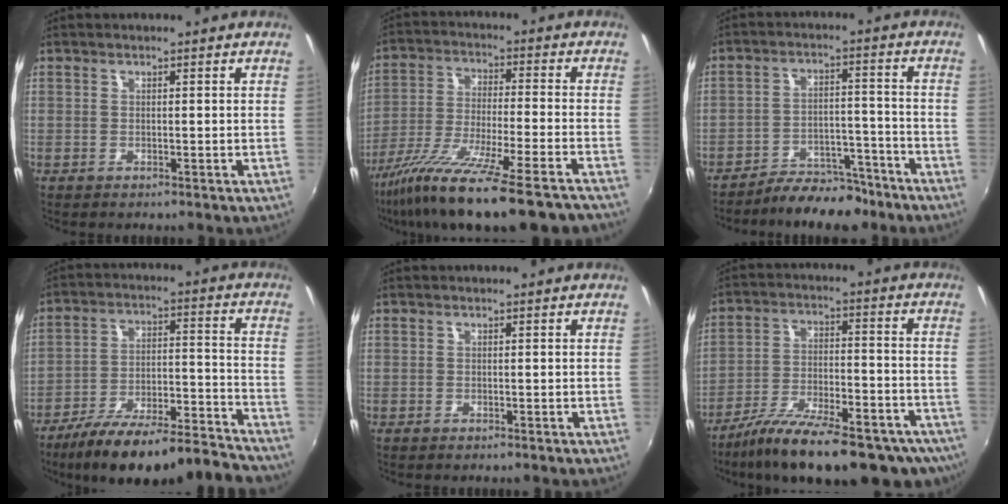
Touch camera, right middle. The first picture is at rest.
{"total": 20.1, "force": [-15.6, 1.5, 12.6], "torque": [-0.237, -0.071, -0.258]}
{"total": 8.6, "force": [-7.0, 3.7, 3.3], "torque": [-0.067, 0.022, -0.095]}
{"total": 22.9, "force": [-19.8, 5.0, 10.5], "torque": [-0.180, -0.020, -0.282]}
{"total": 0.0}
{"total": 23.7, "force": [-17.4, 6.8, 14.6], "torque": [-0.249, -0.054, -0.251]}